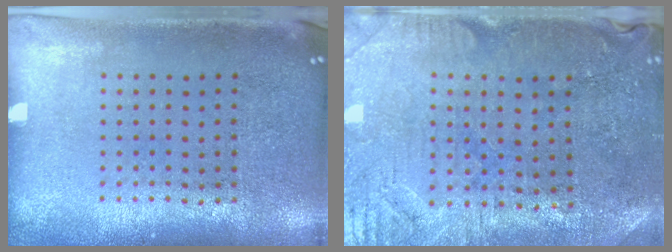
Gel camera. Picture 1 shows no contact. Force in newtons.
{"total": 0.8, "press": 0.6, "slide": 0.5}